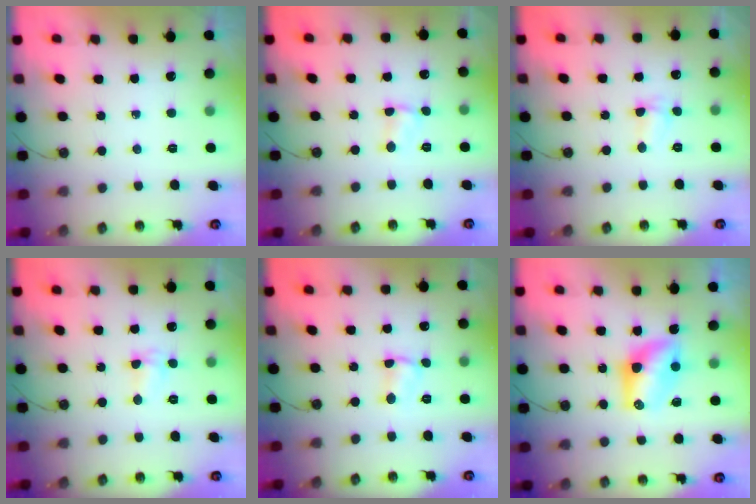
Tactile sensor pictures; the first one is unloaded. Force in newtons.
{"total": 2.3, "press": 2.3, "slide": 0.3}
{"total": 3.1, "press": 3.0, "slide": 0.6}
{"total": 5.8, "press": 4.7, "slide": 3.4}
{"total": 2.3, "press": 2.3, "slide": 0.3}
{"total": 9.1, "press": 8.6, "slide": 2.9}